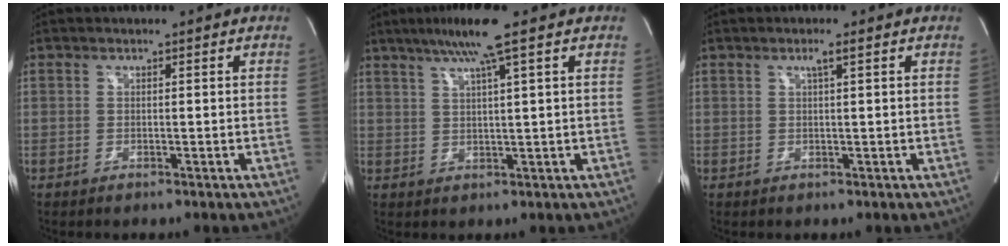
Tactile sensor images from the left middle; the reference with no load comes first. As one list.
[{"total": 6.8, "force": [4.2, -1.1, 5.2], "torque": [-0.100, 0.011, 0.076]}, {"total": 1.3, "force": [0.6, -0.2, 1.1], "torque": [-0.022, 0.000, 0.013]}]